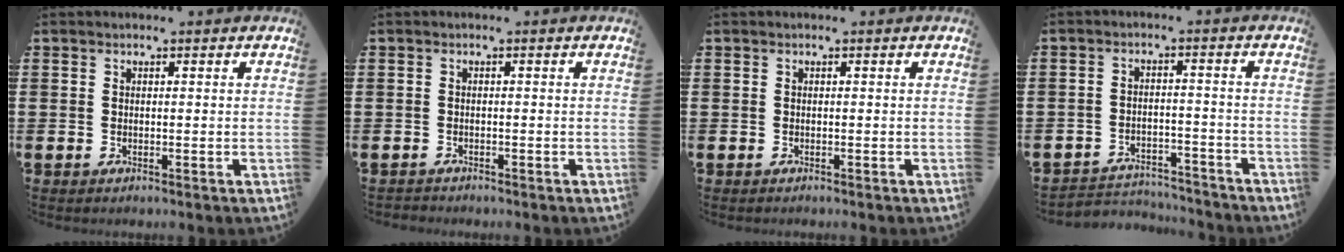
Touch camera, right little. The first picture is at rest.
{"total": 0.5, "force": [-0.5, 0.1, -0.1], "torque": [0.000, 0.000, -0.011]}
{"total": 0.0}
{"total": 3.3, "force": [-3.3, 0.6, 0.2], "torque": [-0.009, 0.006, -0.070]}